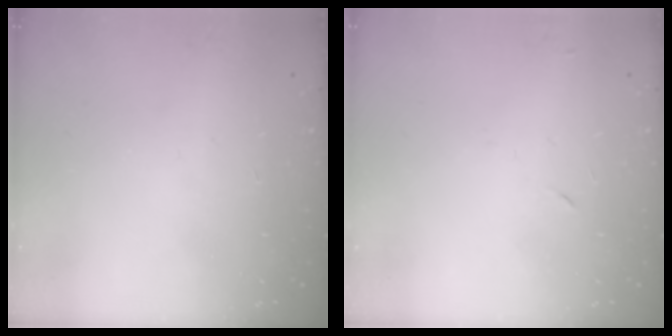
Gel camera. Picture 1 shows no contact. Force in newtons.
{"total": 5.2, "press": 5.1, "slide": 0.6}